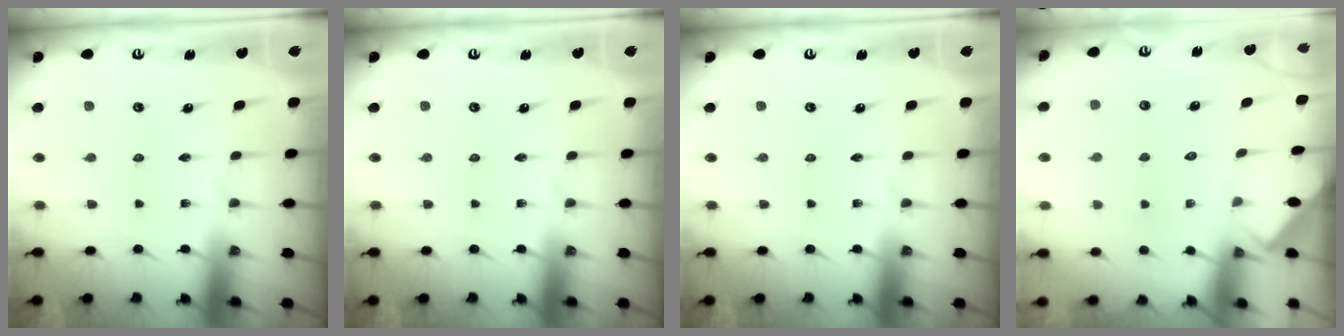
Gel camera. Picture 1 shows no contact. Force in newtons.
{"total": 0.0}
{"total": 0.0}
{"total": 2.7, "press": 2.6, "slide": 0.4}